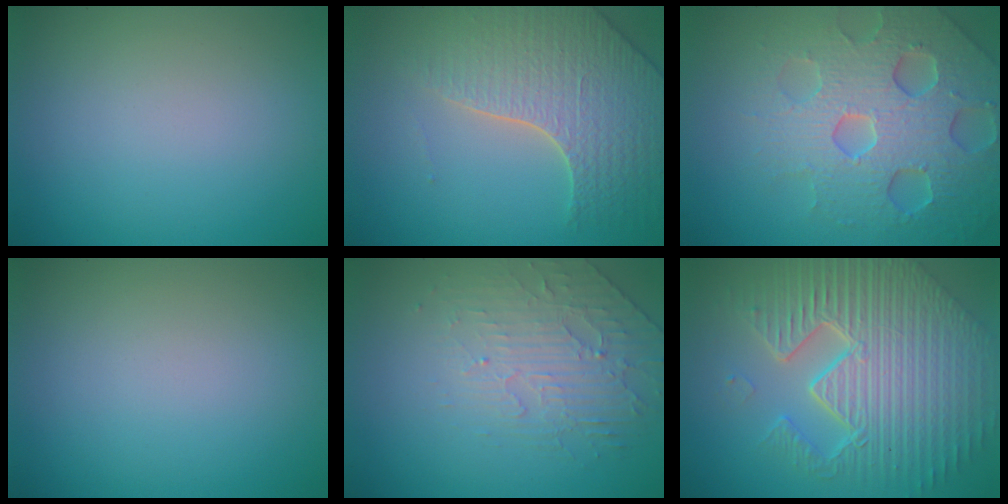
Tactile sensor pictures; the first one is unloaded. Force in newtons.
{"total": 4.9, "press": 4.5, "slide": 2.0}
{"total": 7.3, "press": 7.2, "slide": 1.5}
{"total": 0.0}
{"total": 2.5, "press": 1.8, "slide": 1.6}
{"total": 10.8, "press": 7.1, "slide": 8.2}